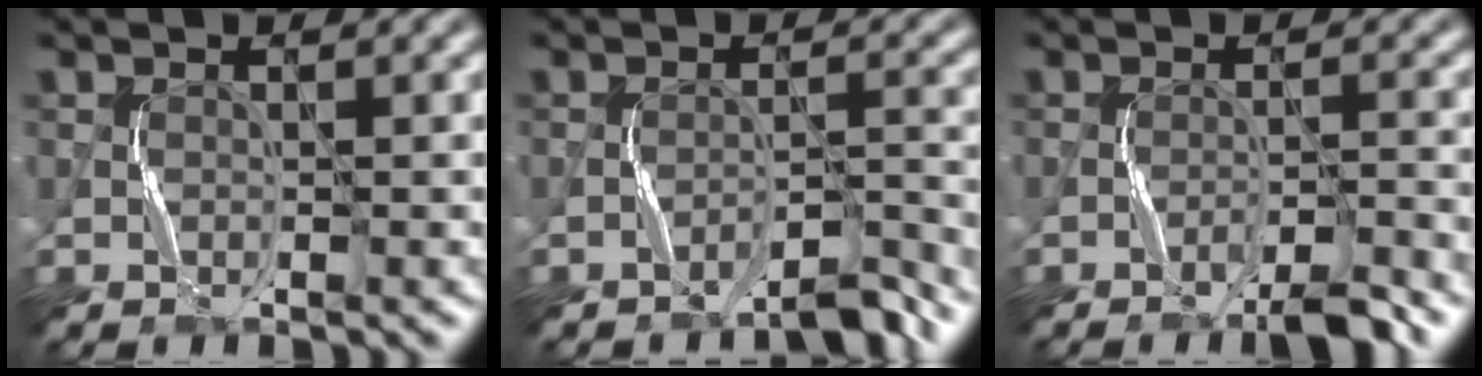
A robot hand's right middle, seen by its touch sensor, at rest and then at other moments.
{"total": 3.0, "force": [-2.9, 0.0, 0.9], "torque": [-0.010, 0.013, -0.048]}
{"total": 3.3, "force": [-2.7, 0.1, 1.9], "torque": [-0.029, 0.007, -0.048]}